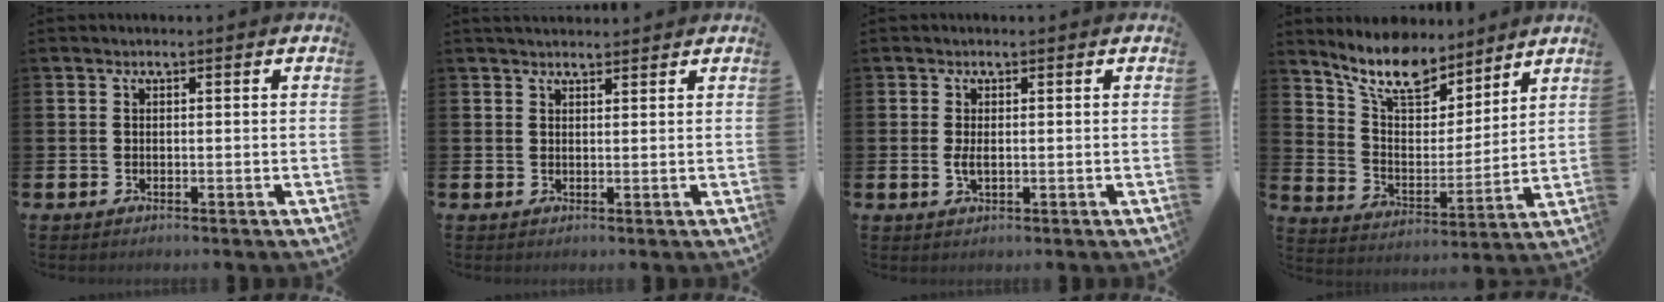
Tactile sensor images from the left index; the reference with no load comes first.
{"total": 2.0, "force": [1.9, 0.5, 0.3], "torque": [0.005, -0.007, 0.033]}
{"total": 1.6, "force": [0.1, 0.6, 1.5], "torque": [-0.023, -0.001, 0.000]}
{"total": 11.1, "force": [9.5, 4.1, 3.9], "torque": [-0.107, -0.057, 0.170]}